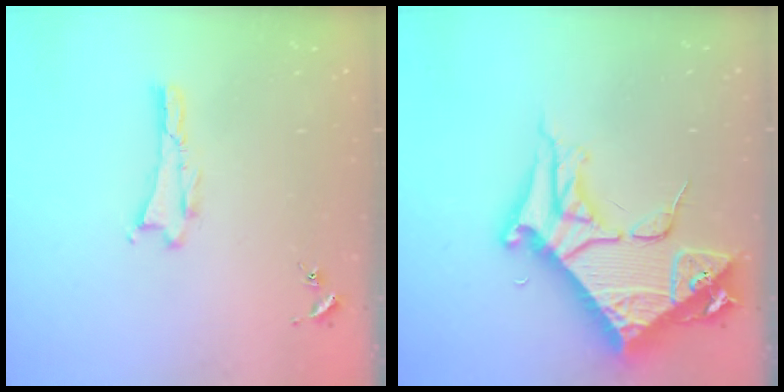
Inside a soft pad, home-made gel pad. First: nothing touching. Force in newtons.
{"total": 10.4, "press": 10.3, "slide": 1.2}